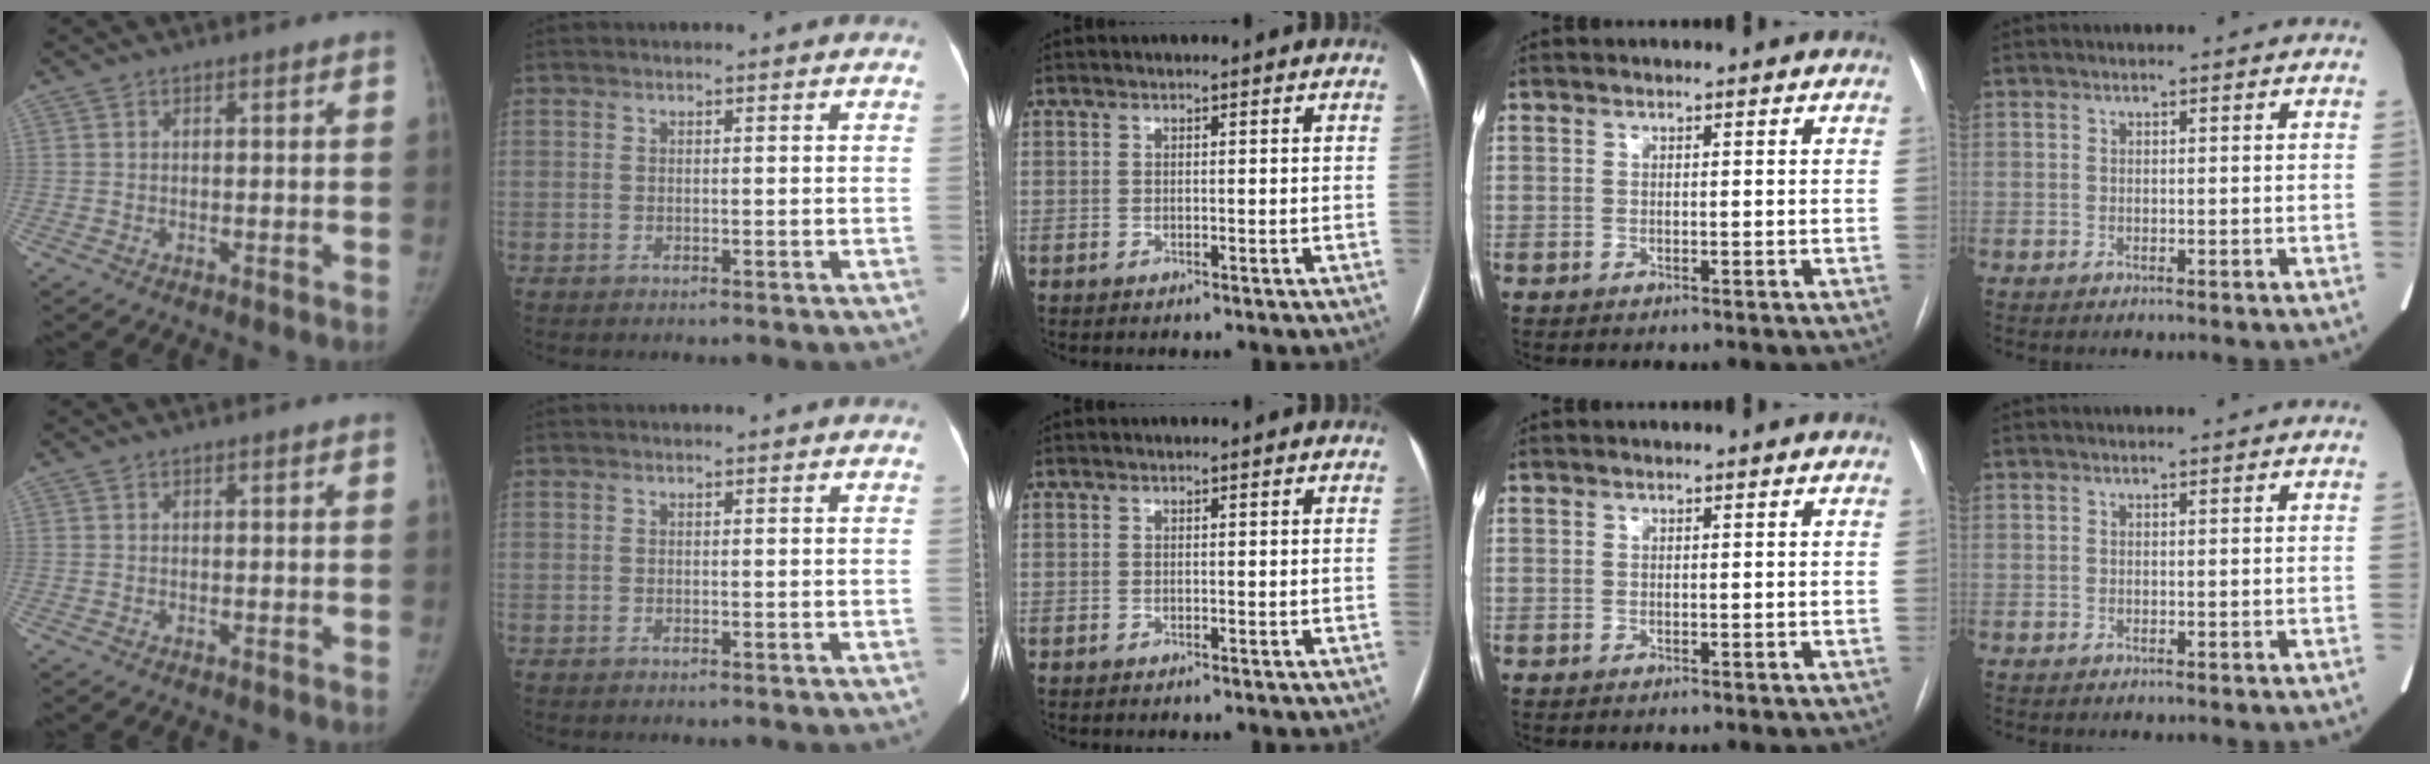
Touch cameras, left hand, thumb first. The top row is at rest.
{}